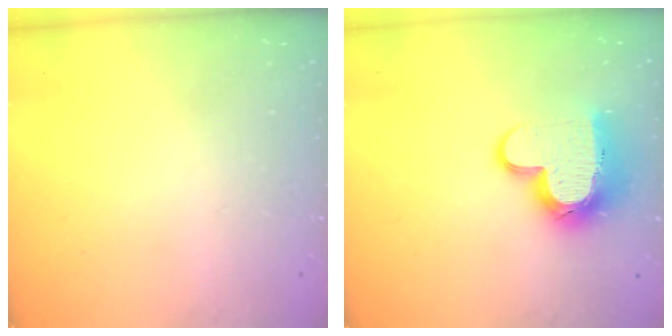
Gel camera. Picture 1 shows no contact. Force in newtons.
{"total": 14.0, "press": 14.0, "slide": 1.0}